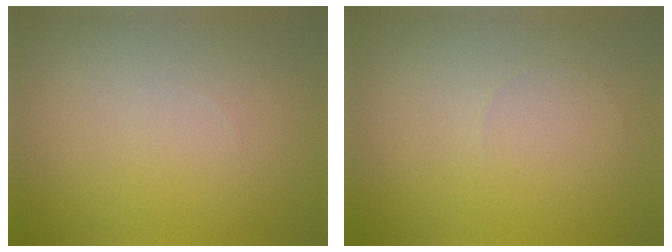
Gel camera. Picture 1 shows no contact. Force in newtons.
{"total": 0.0}